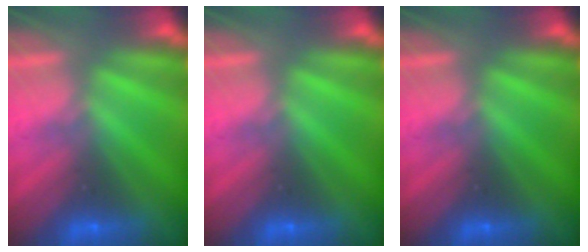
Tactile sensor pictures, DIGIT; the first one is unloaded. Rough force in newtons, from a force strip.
{"total": 0.0}
{"total": 0.0}